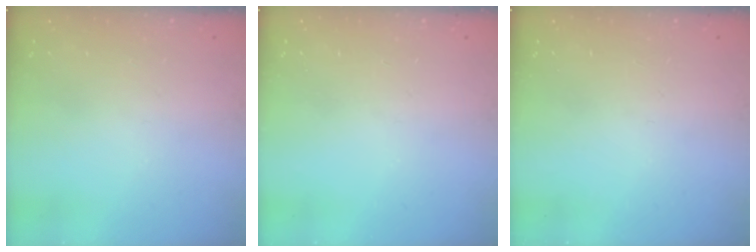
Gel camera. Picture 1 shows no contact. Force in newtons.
{"total": 0.0}
{"total": 0.0}